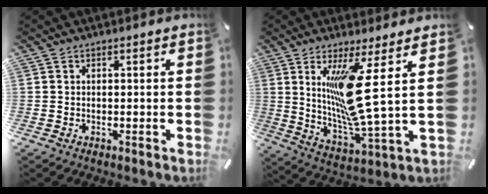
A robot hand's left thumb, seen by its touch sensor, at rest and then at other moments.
{"total": 17.4, "force": [4.8, 3.2, 16.4], "torque": [-0.316, -0.035, 0.061]}